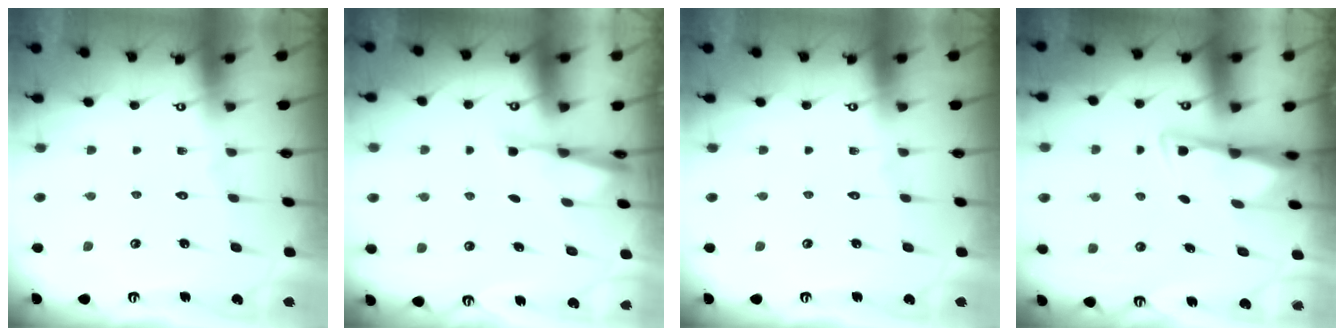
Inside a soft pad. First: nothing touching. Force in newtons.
{"total": 2.2, "press": 2.2, "slide": 0.3}
{"total": 0.0}
{"total": 2.9, "press": 2.9, "slide": 0.6}